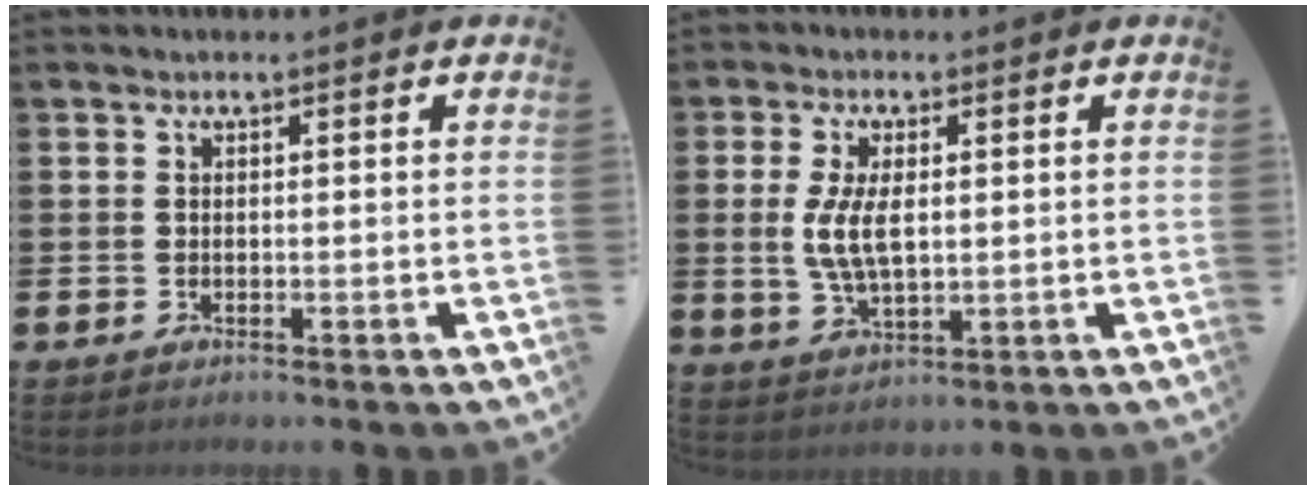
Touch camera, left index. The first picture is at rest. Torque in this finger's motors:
{"motor_torque": [1.46, -0.14, 0.27, 0.21]}